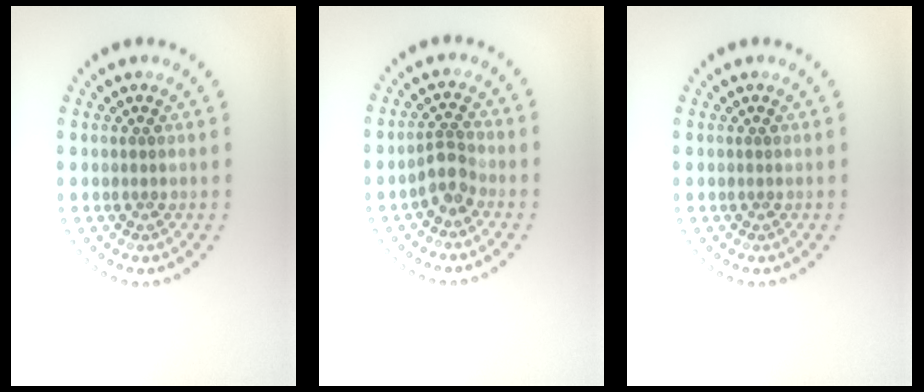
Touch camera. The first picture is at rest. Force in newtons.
{"total": 2.1, "press": 1.7, "slide": 1.2}
{"total": 0.0}